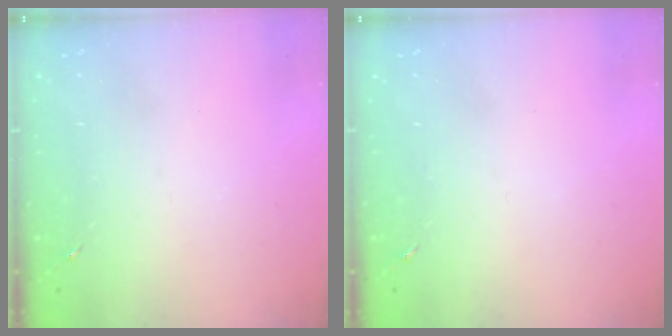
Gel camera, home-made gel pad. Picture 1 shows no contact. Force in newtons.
{"total": 0.0}